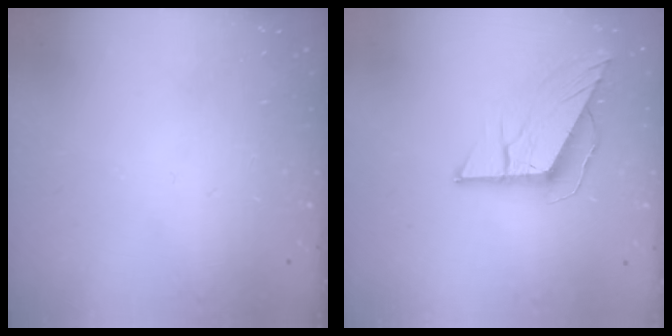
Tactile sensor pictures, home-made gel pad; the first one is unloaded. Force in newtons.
{"total": 9.6, "press": 9.6, "slide": 0.5}